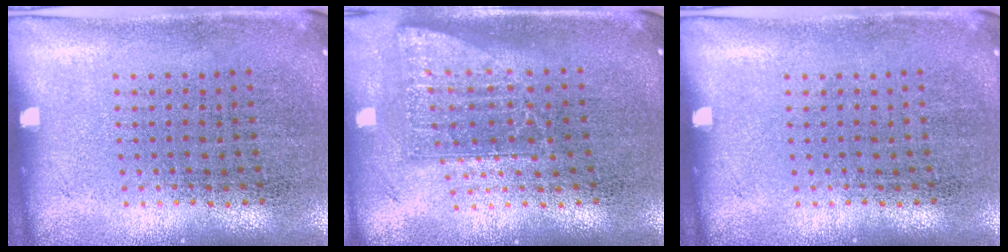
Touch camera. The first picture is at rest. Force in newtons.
{"total": 1.7, "press": 1.3, "slide": 1.1}
{"total": 0.0}